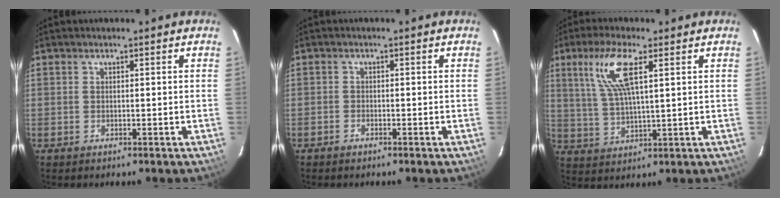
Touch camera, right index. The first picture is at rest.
{"total": 1.0, "force": [-0.9, 0.5, 0.1], "torque": [-0.005, 0.004, -0.019]}
{"total": 9.8, "force": [4.1, 2.3, 8.6], "torque": [-0.176, 0.009, 0.087]}